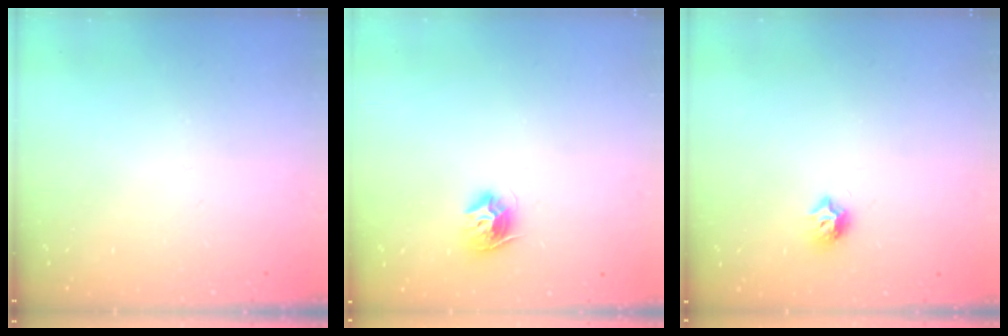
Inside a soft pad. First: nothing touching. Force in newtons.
{"total": 8.8, "press": 8.8, "slide": 0.4}
{"total": 6.4, "press": 6.4, "slide": 0.3}